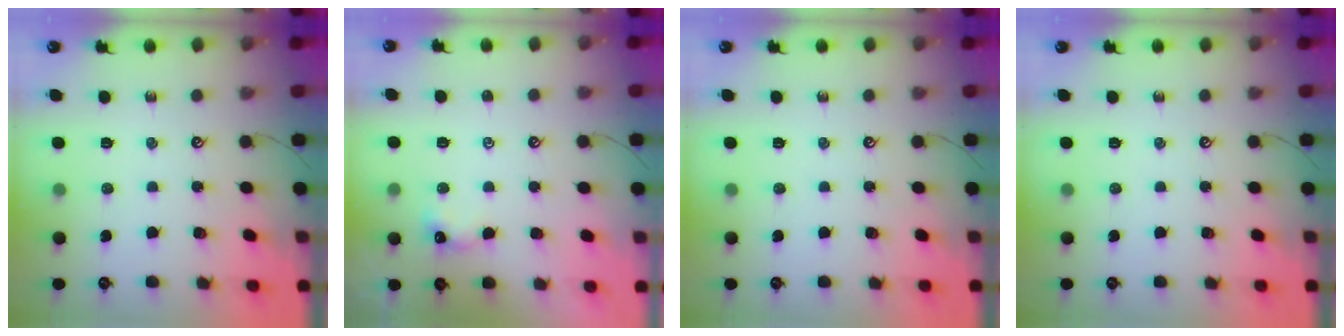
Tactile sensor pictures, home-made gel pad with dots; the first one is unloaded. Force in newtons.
{"total": 1.8, "press": 1.7, "slide": 0.5}
{"total": 0.0}
{"total": 0.0}